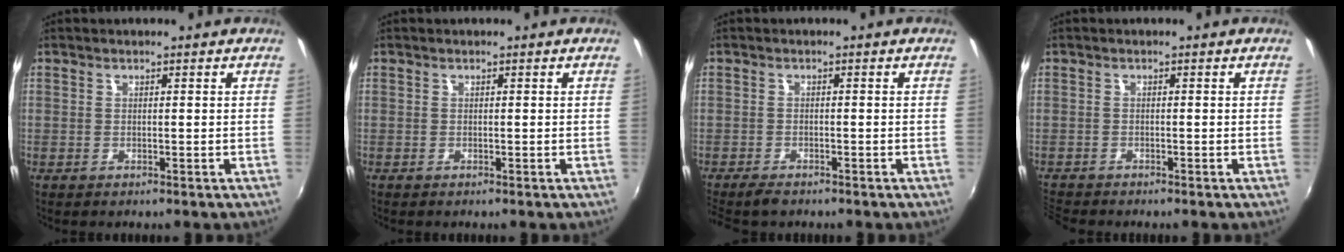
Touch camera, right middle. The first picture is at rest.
{"total": 0.0}
{"total": 4.0, "force": [-3.4, 1.0, 1.7], "torque": [-0.048, -0.018, -0.064]}
{"total": 3.2, "force": [-3.1, 0.5, 0.5], "torque": [-0.026, -0.016, -0.063]}